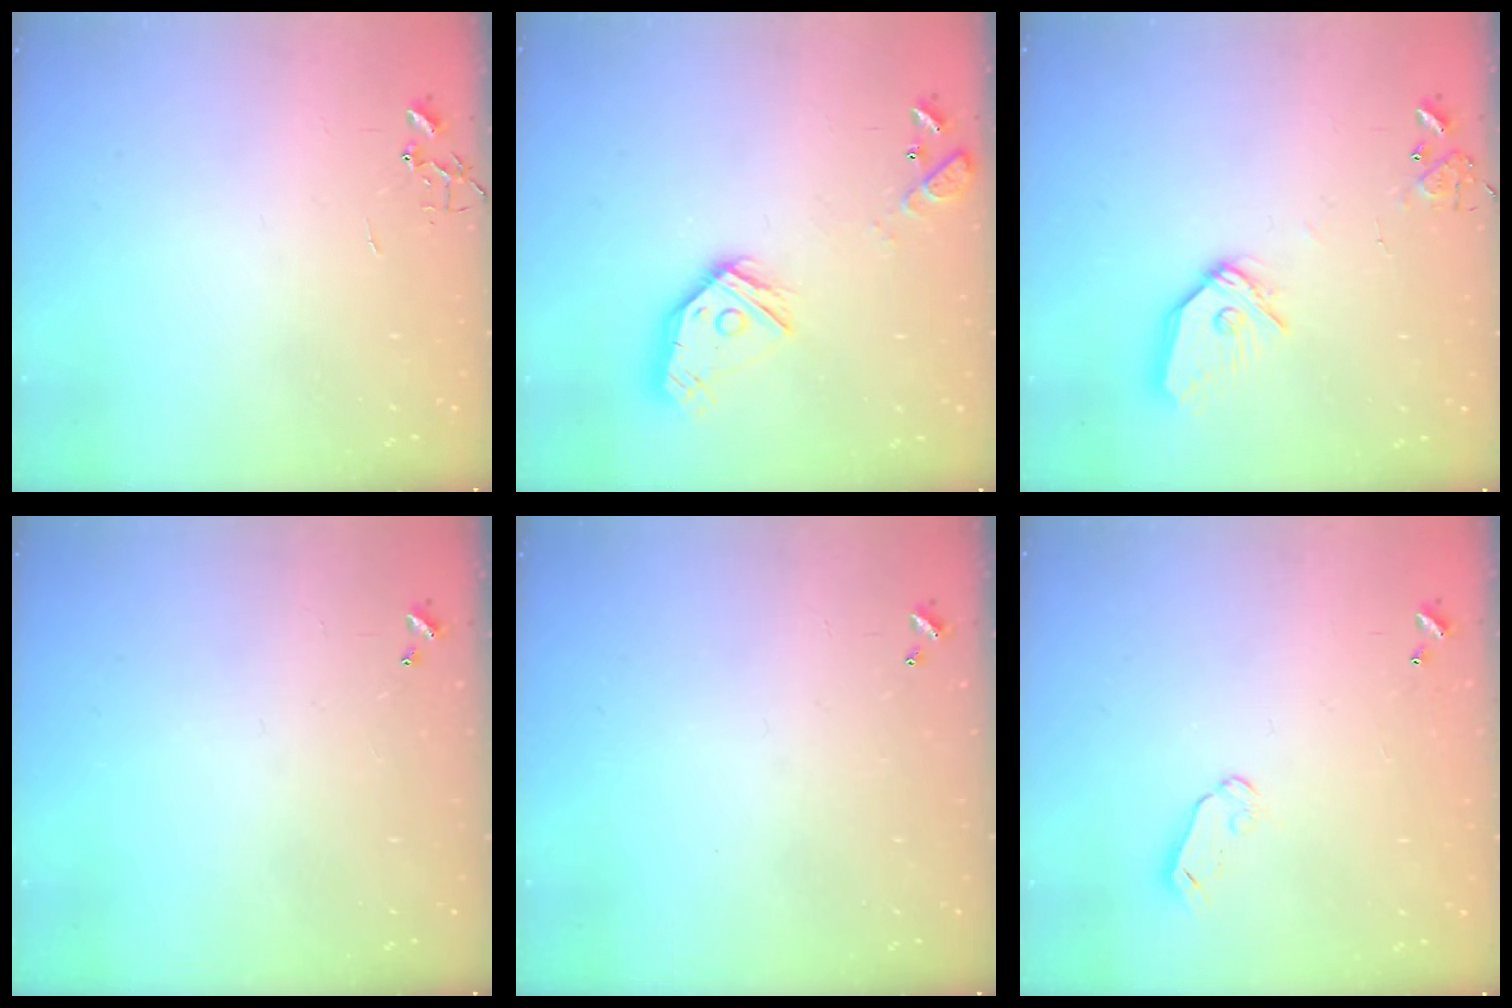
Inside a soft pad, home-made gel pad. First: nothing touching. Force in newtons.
{"total": 15.8, "press": 15.7, "slide": 1.5}
{"total": 12.7, "press": 12.6, "slide": 1.7}
{"total": 0.0}
{"total": 0.0}
{"total": 5.4, "press": 5.4, "slide": 0.5}